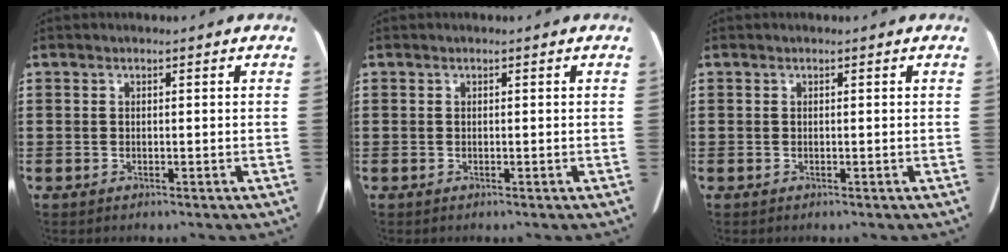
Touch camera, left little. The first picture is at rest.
{"total": 0.0}
{"total": 0.0}